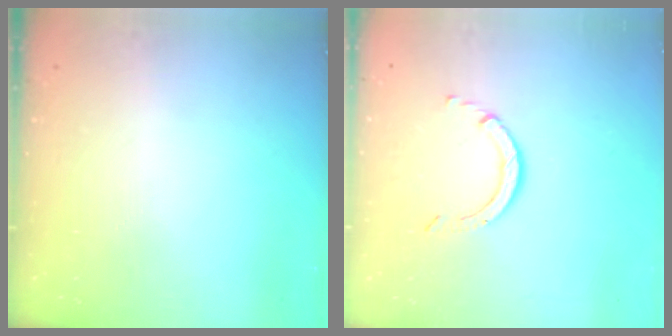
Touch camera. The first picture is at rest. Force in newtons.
{"total": 2.9, "press": 2.9, "slide": 0.2}